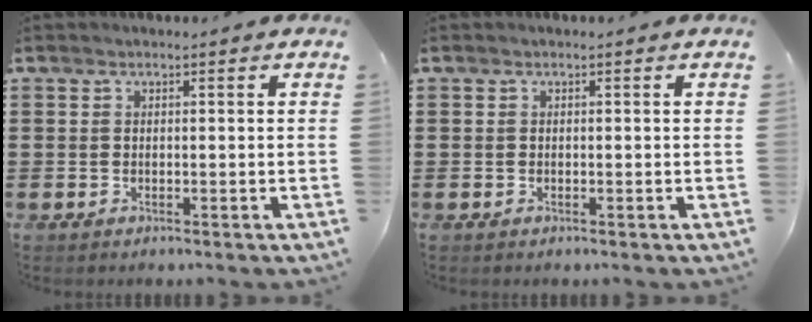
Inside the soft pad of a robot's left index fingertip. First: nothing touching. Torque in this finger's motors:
{"motor_torque": [1.18, 0.96, 0.08, 0.01]}